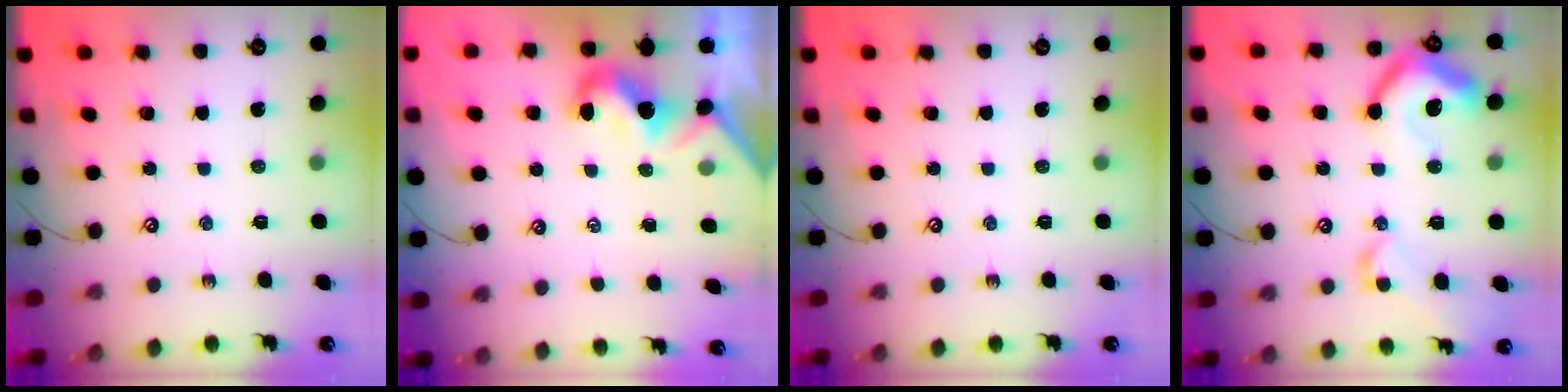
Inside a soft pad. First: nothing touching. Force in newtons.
{"total": 2.1, "press": 2.1, "slide": 0.6}
{"total": 0.0}
{"total": 15.6, "press": 15.5, "slide": 1.8}